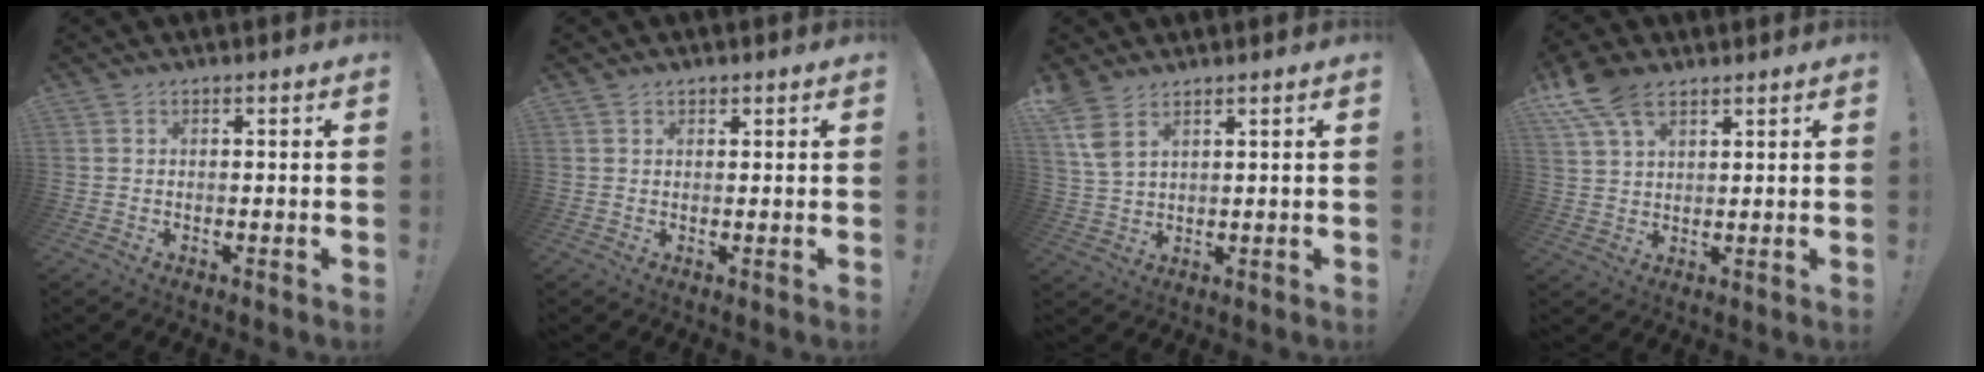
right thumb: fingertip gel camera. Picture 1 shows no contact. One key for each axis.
{"total": 1.1, "fx": 0.9, "fy": 0.6, "fz": 0.3, "tx": -0.003, "ty": -0.001, "tz": 0.016}
{"total": 6.7, "fx": 4.3, "fy": 2.9, "fz": 4.2, "tx": -0.083, "ty": -0.022, "tz": 0.082}
{"total": 10.1, "fx": 6.2, "fy": 5.2, "fz": 6.1, "tx": -0.117, "ty": -0.019, "tz": 0.119}